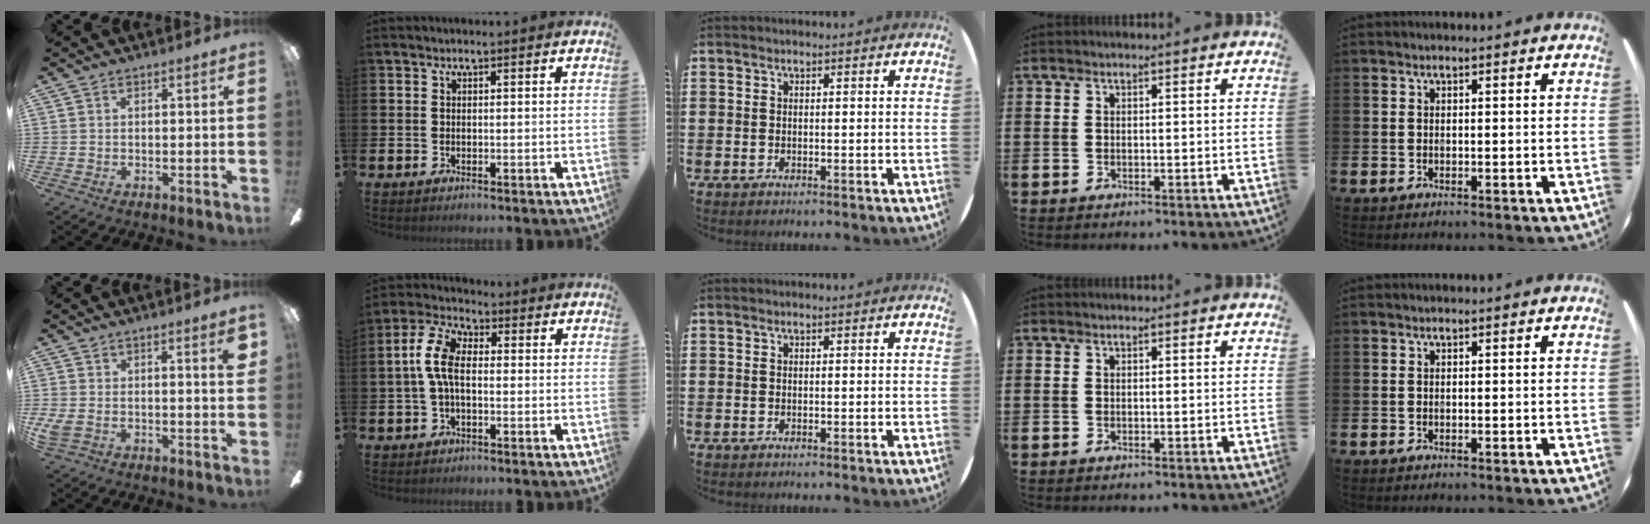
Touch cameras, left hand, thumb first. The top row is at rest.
{"thumb": {"total": 5.0, "force": [2.0, 1.8, 4.2], "torque": [-0.057, -0.012, 0.034]}, "index": {"total": 7.1, "force": [0.5, 3.8, 5.9], "torque": [-0.133, 0.012, 0.008]}}